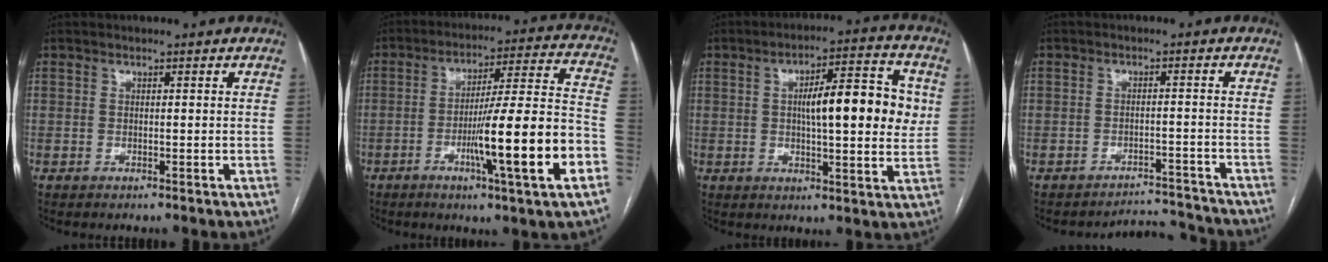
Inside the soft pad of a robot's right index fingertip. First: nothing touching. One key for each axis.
{"total": 16.9, "fx": -5.8, "fy": -0.1, "fz": 15.8, "tx": -0.246, "ty": -0.002, "tz": -0.089}
{"total": 13.2, "fx": 1.7, "fy": 3.2, "fz": 12.7, "tx": -0.182, "ty": 0.027, "tz": 0.021}
{"total": 5.9, "fx": -5.6, "fy": 0.2, "fz": -1.5, "tx": 0.028, "ty": 0.023, "tz": -0.075}